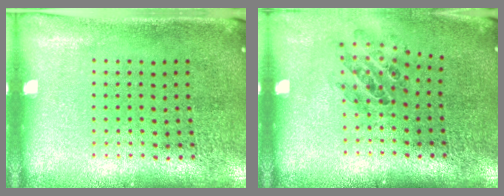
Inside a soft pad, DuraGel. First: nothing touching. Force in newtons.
{"total": 0.9, "press": 0.8, "slide": 0.1}